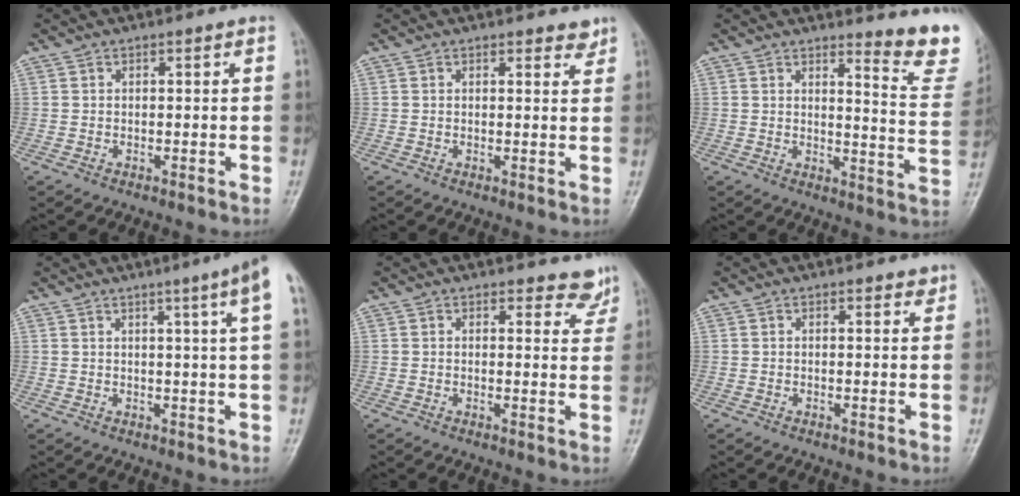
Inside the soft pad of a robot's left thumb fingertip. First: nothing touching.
{"total": 2.0, "force": [1.7, 0.9, 0.7], "torque": [0.007, -0.010, 0.016]}
{"total": 10.6, "force": [9.2, 1.9, 4.8], "torque": [-0.030, -0.099, 0.096]}
{"total": 6.9, "force": [3.4, -1.1, 5.9], "torque": [-0.080, -0.006, 0.040]}
{"total": 4.3, "force": [3.9, 1.8, 0.2], "torque": [0.028, -0.030, 0.029]}
{"total": 1.4, "force": [1.1, 0.6, 0.6], "torque": [0.000, -0.006, 0.010]}